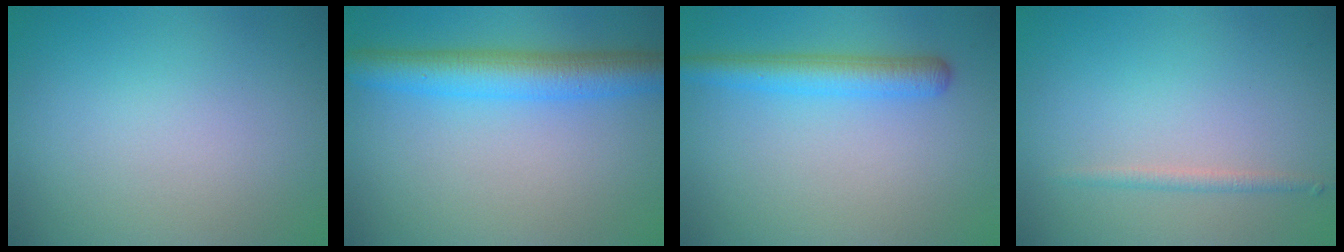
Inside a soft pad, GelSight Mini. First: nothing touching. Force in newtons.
{"total": 5.5, "press": 5.5, "slide": 0.2}
{"total": 3.4, "press": 3.4, "slide": 0.2}
{"total": 1.1, "press": 1.1, "slide": 0.0}